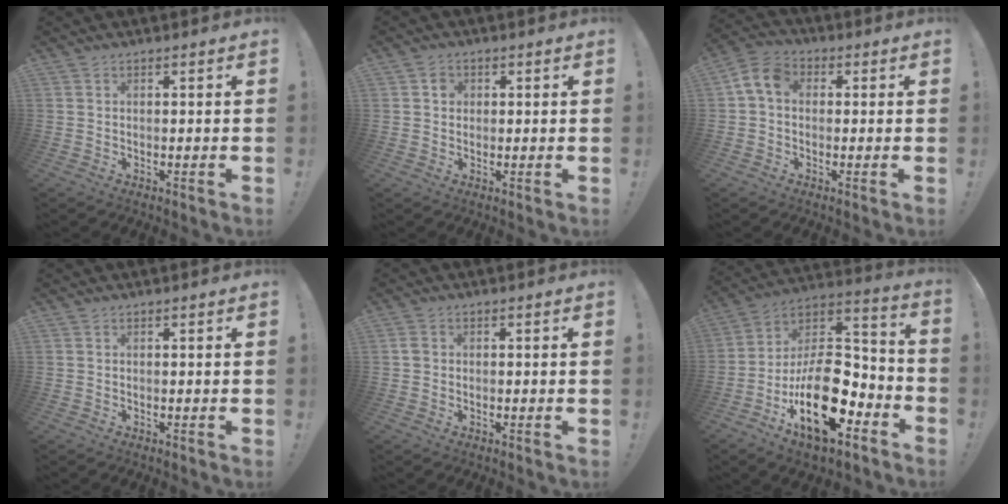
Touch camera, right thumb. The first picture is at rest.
{"total": 2.6, "force": [0.4, 2.4, 0.9], "torque": [-0.005, 0.002, 0.004]}
{"total": 7.6, "force": [1.1, 5.4, 5.2], "torque": [-0.108, 0.013, 0.025]}
{"total": 0.0}
{"total": 1.7, "force": [0.1, 1.5, 0.7], "torque": [-0.005, 0.002, 0.000]}
{"total": 24.8, "force": [-8.9, 14.1, 18.4], "torque": [-0.305, 0.046, -0.134]}